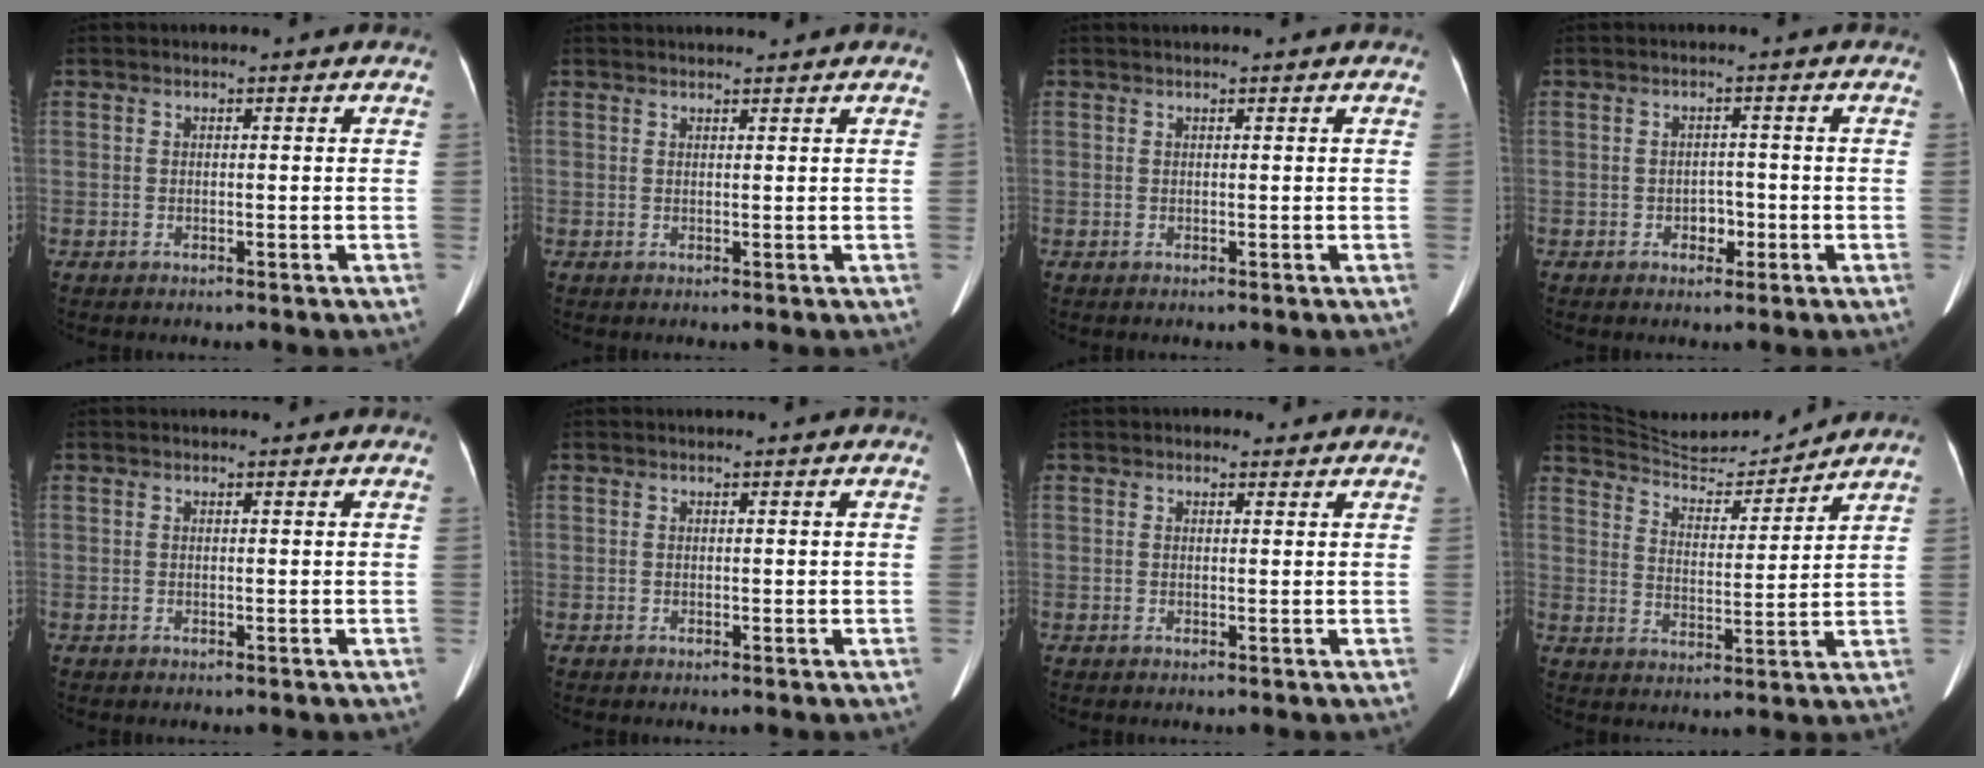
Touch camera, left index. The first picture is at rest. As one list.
[{"total": 1.9, "force": [1.9, -0.1, 0.5], "torque": [-0.002, 0.017, 0.033]}, {"total": 0.6, "force": [0.5, -0.1, 0.3], "torque": [-0.004, 0.011, 0.011]}, {"total": 2.1, "force": [-1.0, 1.4, 1.0], "torque": [-0.016, 0.002, -0.014]}, {"total": 0.9, "force": [0.8, 0.1, 0.3], "torque": [-0.004, 0.012, 0.015]}, {"total": 0.0}, {"total": 1.3, "force": [1.0, 0.9, 0.2], "torque": [-0.009, 0.001, 0.009]}, {"total": 10.9, "force": [10.8, 0.5, 0.9], "torque": [-0.024, -0.005, 0.179]}]